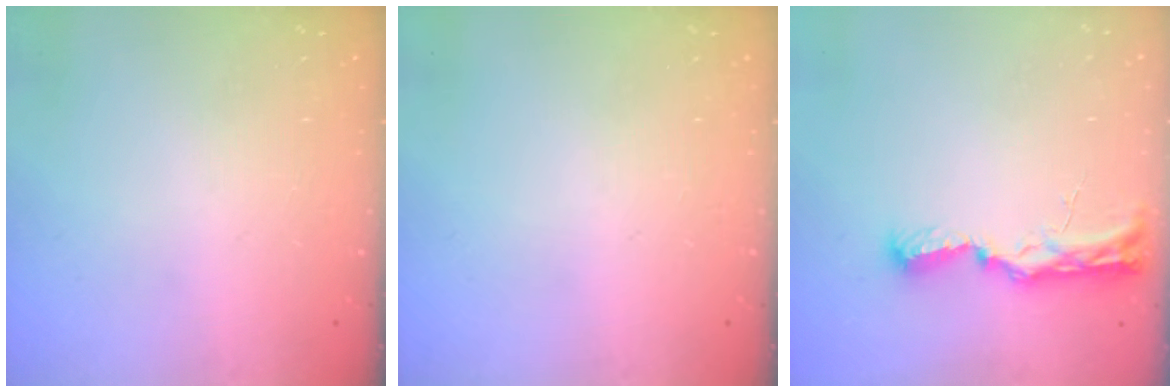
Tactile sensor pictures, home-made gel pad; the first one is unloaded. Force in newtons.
{"total": 0.0}
{"total": 10.5, "press": 9.6, "slide": 4.3}